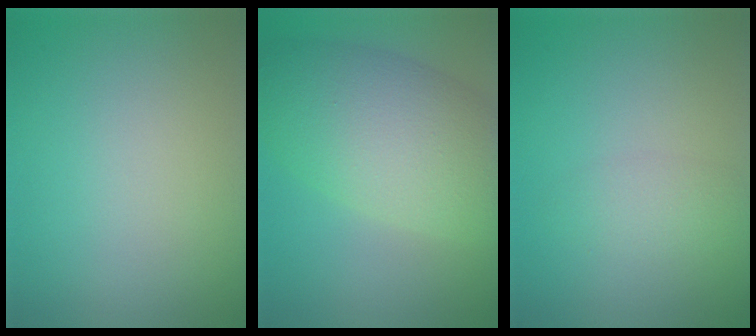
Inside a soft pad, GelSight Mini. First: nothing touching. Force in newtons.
{"total": 8.9, "press": 8.9, "slide": 0.3}
{"total": 1.8, "press": 1.8, "slide": 0.0}